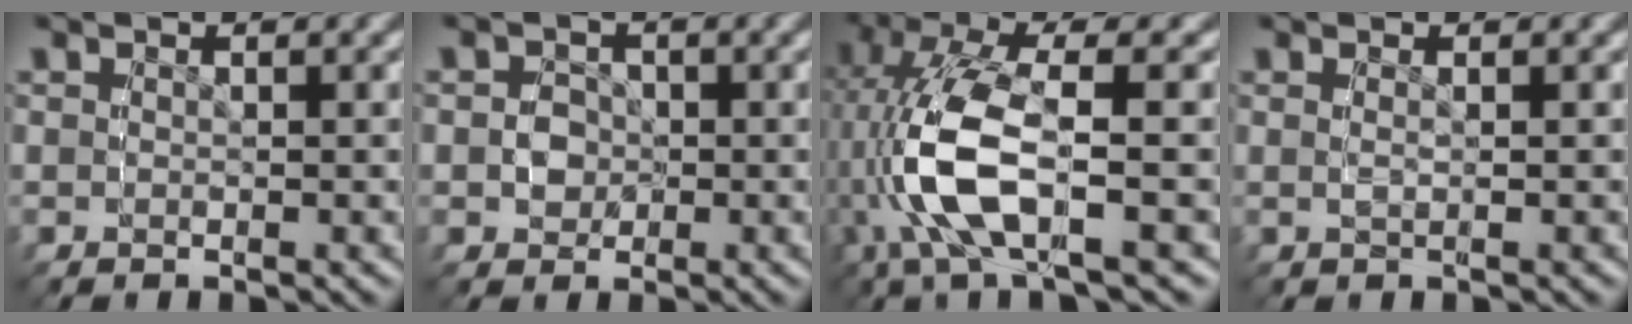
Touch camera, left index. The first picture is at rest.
{"total": 3.8, "force": [-0.5, 3.8, -0.4], "torque": [-0.008, -0.031, 0.008]}
{"total": 7.1, "force": [0.3, 3.4, 6.2], "torque": [-0.150, 0.014, 0.011]}
{"total": 1.4, "force": [0.0, -1.0, 1.0], "torque": [-0.011, 0.012, -0.003]}